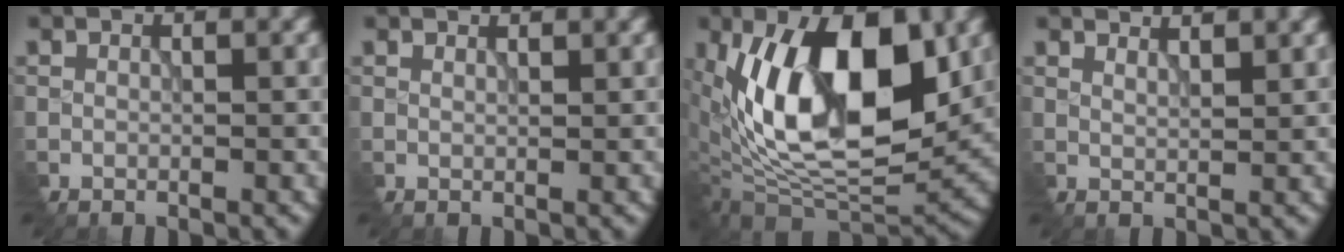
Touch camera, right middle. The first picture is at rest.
{"total": 1.1, "force": [1.0, 0.2, 0.3], "torque": [-0.004, 0.001, 0.016]}
{"total": 13.6, "force": [2.0, 6.7, 11.7], "torque": [-0.188, -0.001, 0.025]}
{"total": 2.5, "force": [2.2, 0.5, 1.0], "torque": [-0.009, 0.002, 0.034]}